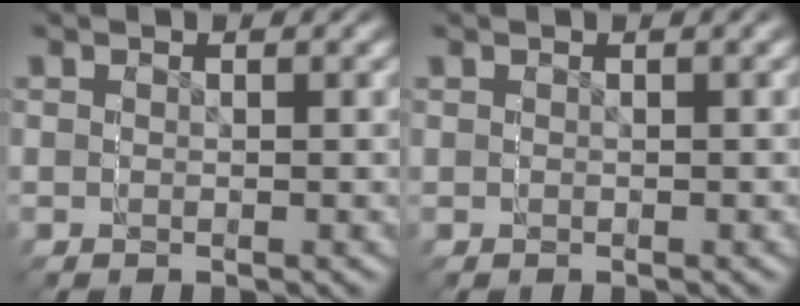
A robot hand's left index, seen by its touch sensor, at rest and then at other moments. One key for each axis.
{"total": 0.0}